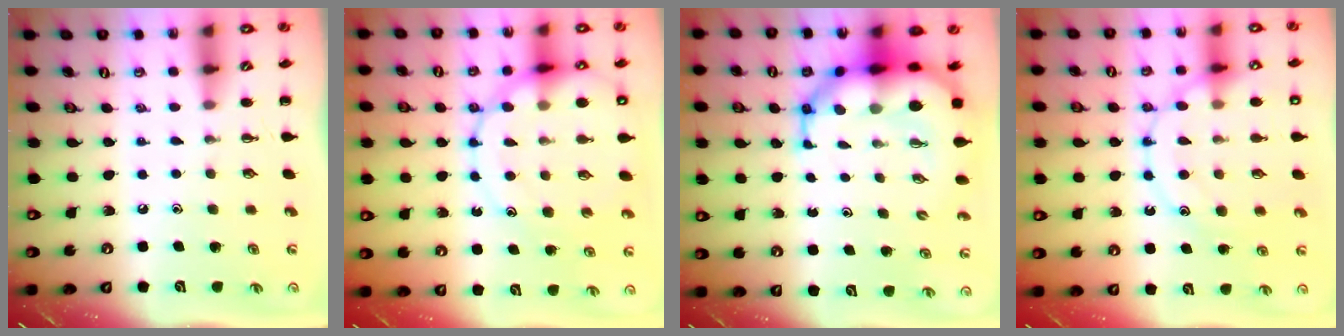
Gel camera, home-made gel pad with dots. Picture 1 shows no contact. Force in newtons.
{"total": 18.5, "press": 18.1, "slide": 3.5}
{"total": 12.0, "press": 11.4, "slide": 3.6}
{"total": 14.9, "press": 14.9, "slide": 0.8}